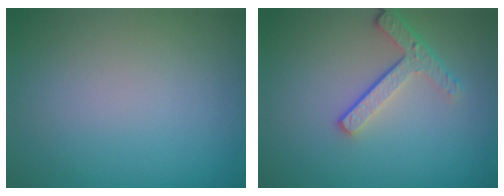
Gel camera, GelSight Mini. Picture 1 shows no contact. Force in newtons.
{"total": 3.3, "press": 2.5, "slide": 2.2}